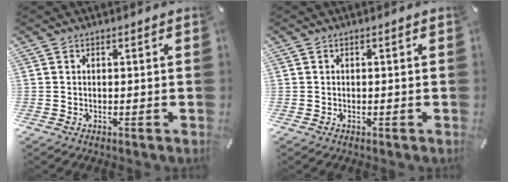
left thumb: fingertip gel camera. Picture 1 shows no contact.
{"total": 0.0}